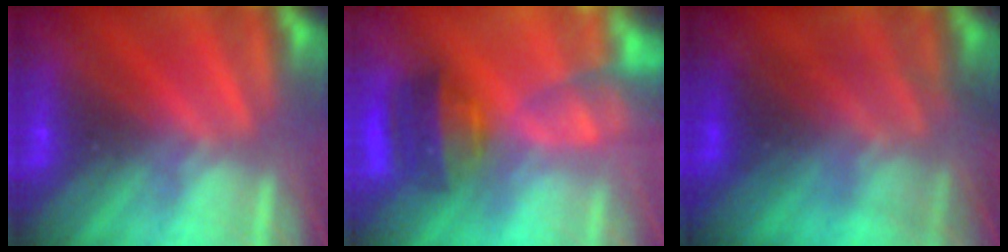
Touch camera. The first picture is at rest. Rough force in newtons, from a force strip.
{"total": 7.8}
{"total": 5.2}